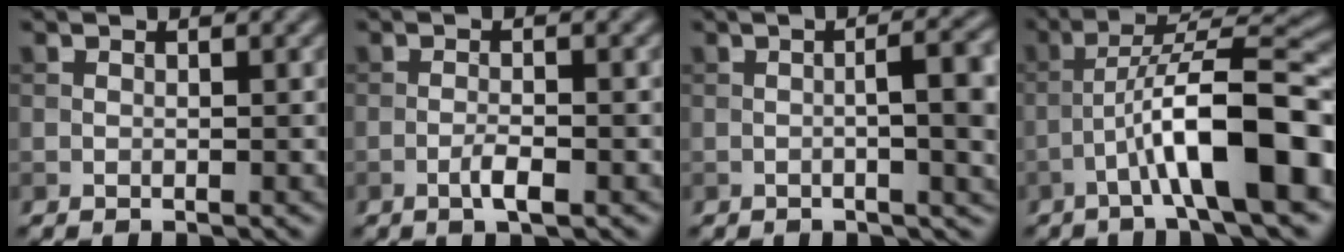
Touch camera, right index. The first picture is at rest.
{"total": 2.2, "force": [-1.0, 0.4, 2.0], "torque": [-0.037, 0.004, -0.022]}
{"total": 7.1, "force": [-0.1, 2.0, 6.9], "torque": [-0.084, 0.001, 0.000]}
{"total": 9.6, "force": [-3.5, 1.7, 8.7], "torque": [-0.135, 0.026, -0.057]}